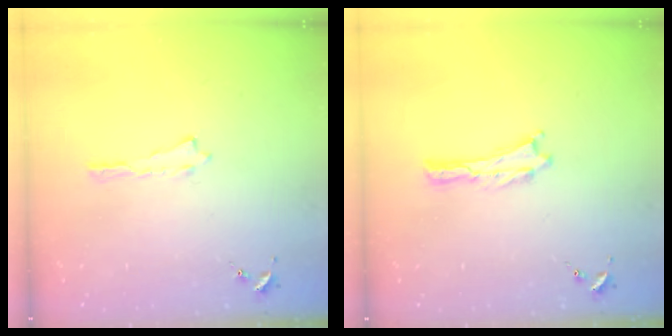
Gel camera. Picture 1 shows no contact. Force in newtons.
{"total": 0.0}